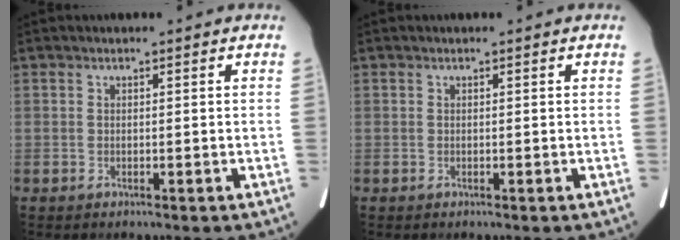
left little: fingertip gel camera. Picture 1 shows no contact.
{"total": 0.0}